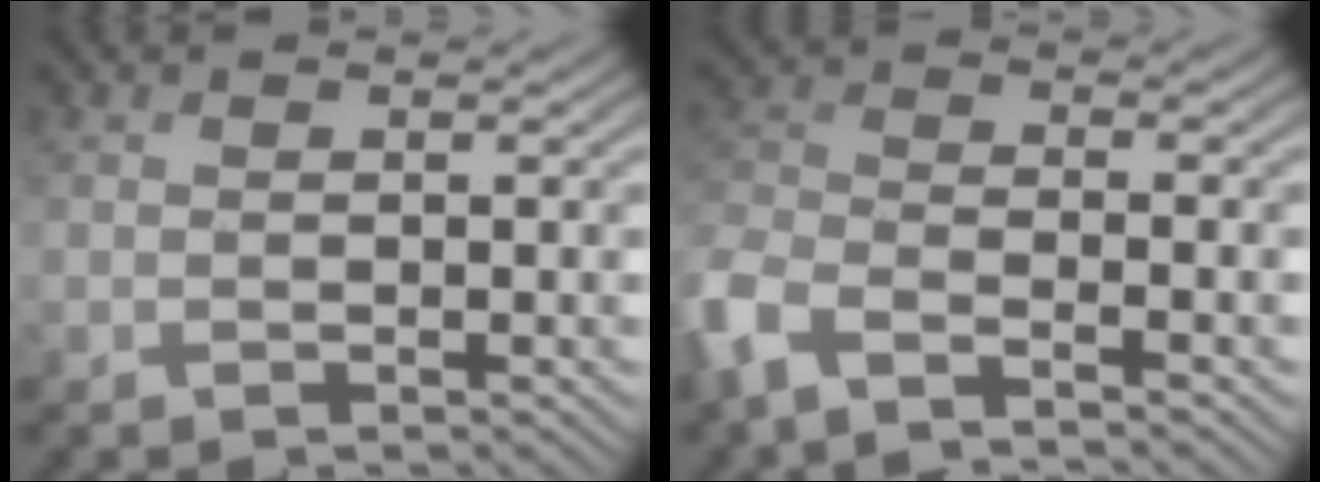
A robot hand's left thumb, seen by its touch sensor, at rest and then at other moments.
{"total": 6.1, "force": [-4.3, 2.1, 3.9], "torque": [-0.100, -0.011, -0.099]}